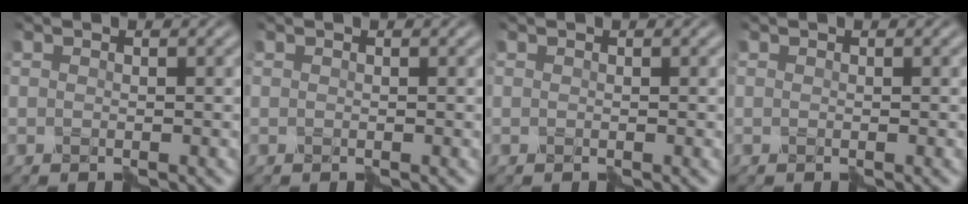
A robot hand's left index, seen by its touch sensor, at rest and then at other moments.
{"total": 0.0}
{"total": 0.0}
{"total": 0.0}